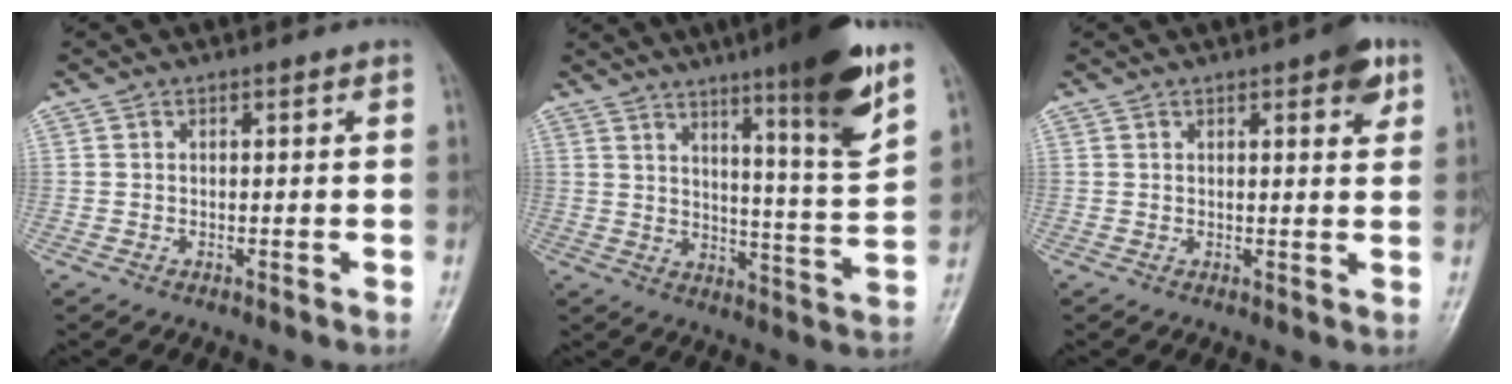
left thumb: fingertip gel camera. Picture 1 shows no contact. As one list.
[{"total": 15.8, "force": [9.6, 1.1, 12.5], "torque": [-0.170, -0.057, 0.144]}, {"total": 4.7, "force": [2.4, 1.4, 3.7], "torque": [-0.038, -0.008, 0.025]}]